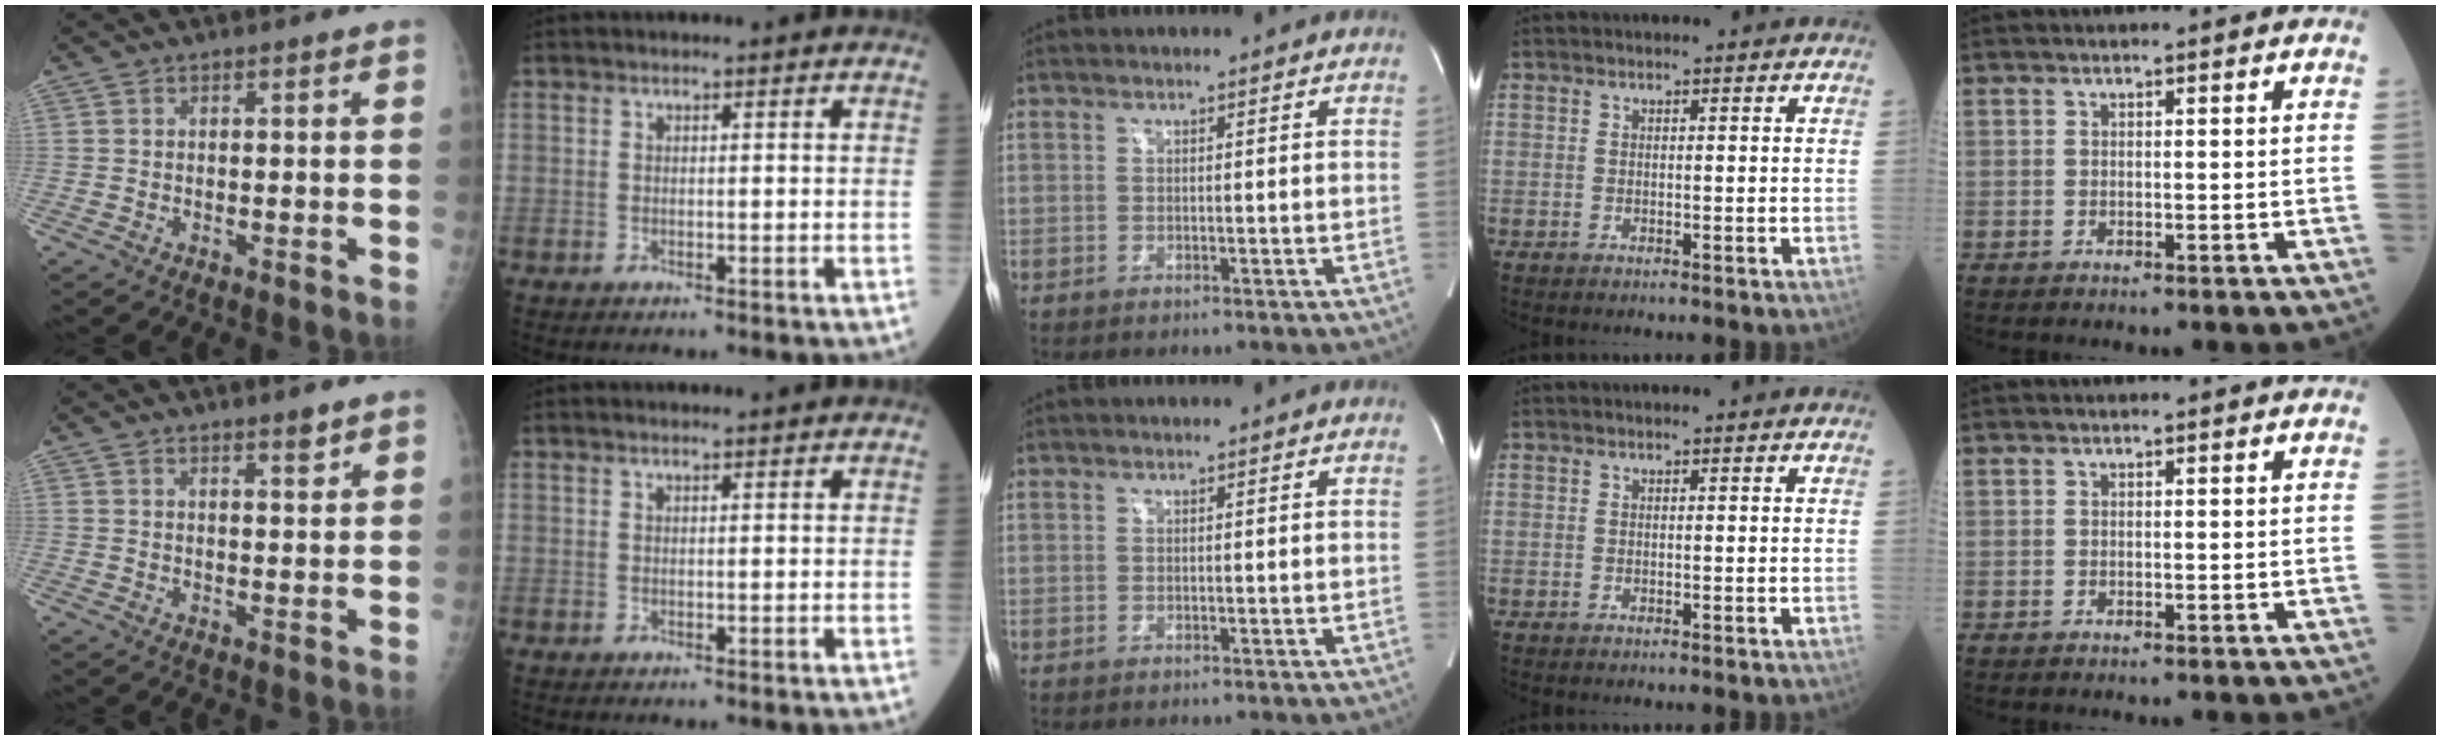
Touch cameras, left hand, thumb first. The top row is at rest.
{"thumb": {"total": 2.5, "force": [1.9, 0.5, 1.5], "torque": [-0.017, -0.015, 0.030]}, "index": {"total": 1.2, "force": [1.1, 0.1, 0.6], "torque": [-0.010, 0.012, 0.019]}}